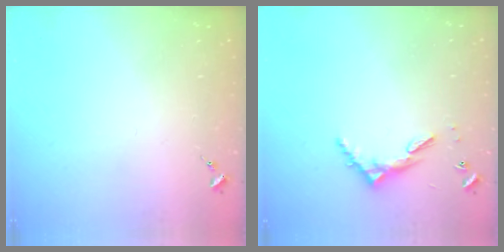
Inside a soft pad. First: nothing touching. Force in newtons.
{"total": 6.3, "press": 6.3, "slide": 0.5}